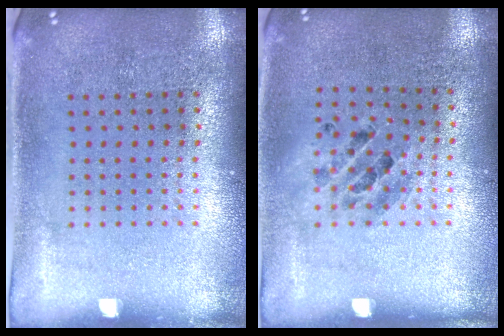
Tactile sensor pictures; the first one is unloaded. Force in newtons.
{"total": 0.9, "press": 0.9, "slide": 0.3}